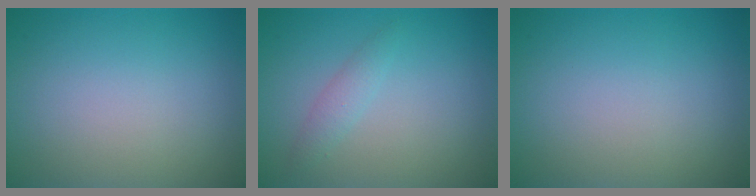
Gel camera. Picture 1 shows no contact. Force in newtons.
{"total": 1.4, "press": 1.4, "slide": 0.0}
{"total": 0.0}